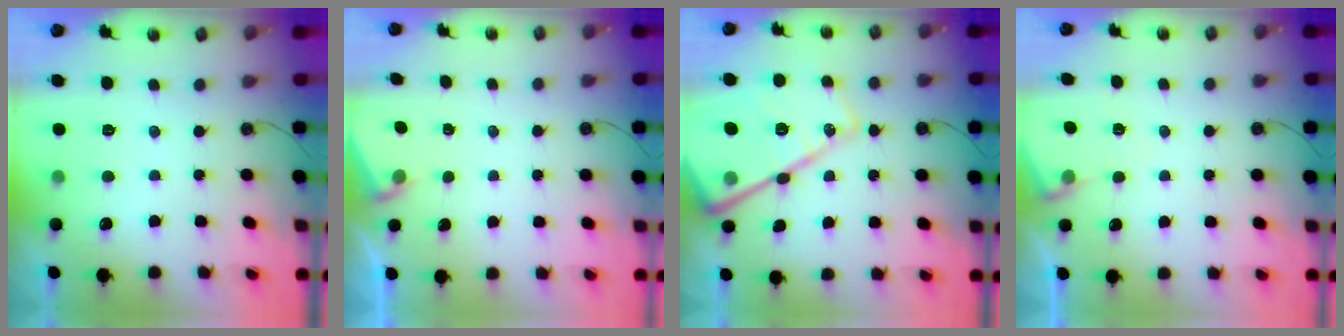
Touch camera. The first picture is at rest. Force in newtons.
{"total": 3.0, "press": 2.9, "slide": 0.4}
{"total": 24.3, "press": 24.2, "slide": 2.5}
{"total": 5.5, "press": 5.5, "slide": 0.5}